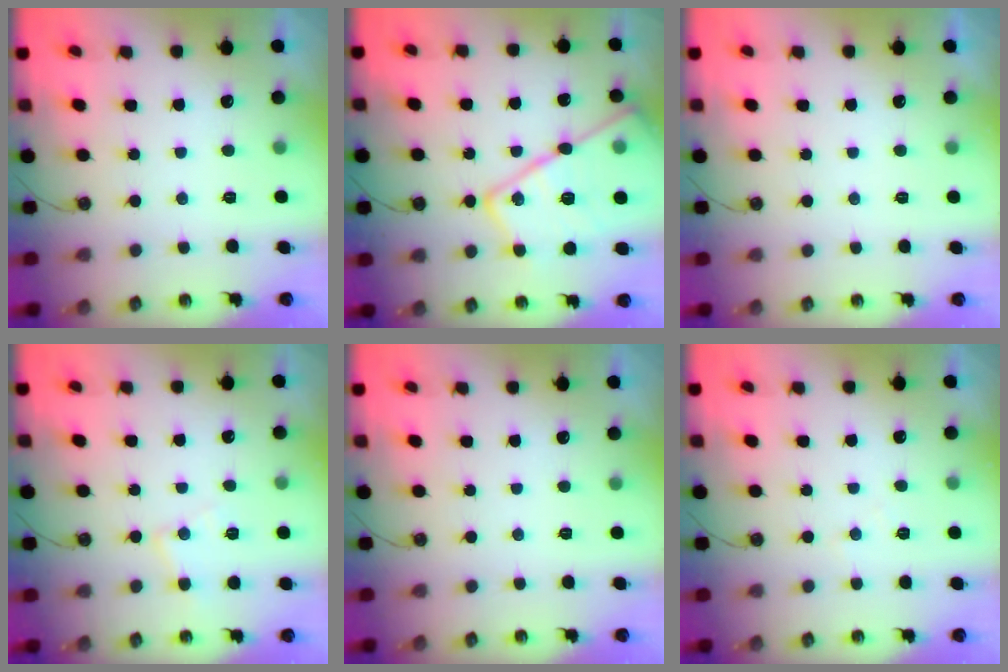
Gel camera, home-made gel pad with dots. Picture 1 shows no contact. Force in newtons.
{"total": 23.7, "press": 23.6, "slide": 1.7}
{"total": 2.2, "press": 2.2, "slide": 0.4}
{"total": 7.4, "press": 7.4, "slide": 0.5}
{"total": 0.0}
{"total": 3.9, "press": 3.8, "slide": 0.6}